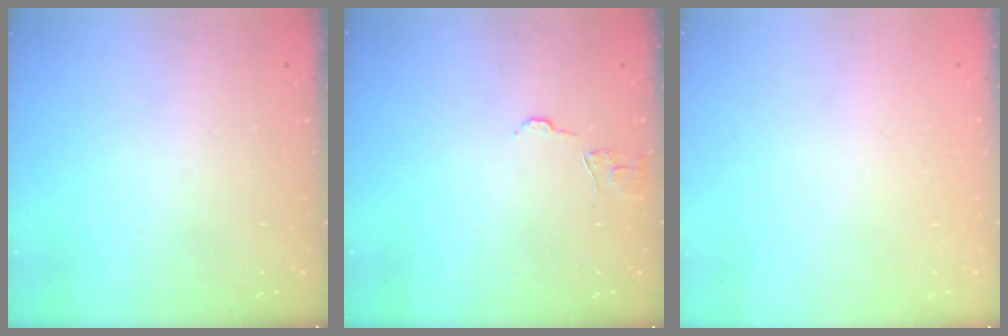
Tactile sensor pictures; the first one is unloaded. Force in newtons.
{"total": 6.1, "press": 6.1, "slide": 0.4}
{"total": 0.0}